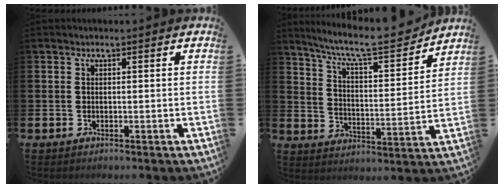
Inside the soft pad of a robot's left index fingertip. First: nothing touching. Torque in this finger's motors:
{"motor_torque": [0.95, -1.19, 0.58, 0.15]}